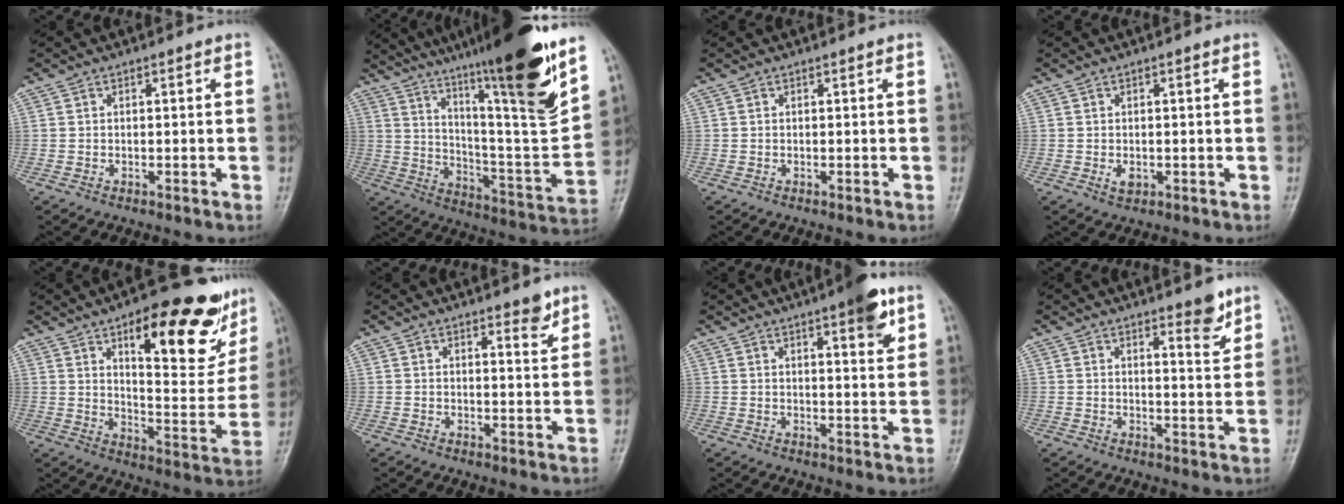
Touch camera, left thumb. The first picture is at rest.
{"total": 26.9, "force": [18.4, 2.5, 19.5], "torque": [-0.282, -0.081, 0.293]}
{"total": 0.0}
{"total": 2.3, "force": [-0.3, 1.5, 1.7], "torque": [-0.022, -0.003, -0.004]}
{"total": 22.7, "force": [12.8, 8.4, 16.8], "torque": [-0.174, -0.056, 0.184]}
{"total": 3.2, "force": [2.2, 1.0, 2.1], "torque": [-0.018, -0.016, 0.030]}
{"total": 7.4, "force": [4.1, 1.9, 5.9], "torque": [-0.068, -0.018, 0.052]}
{"total": 4.8, "force": [3.2, 1.3, 3.3], "torque": [-0.033, -0.025, 0.043]}